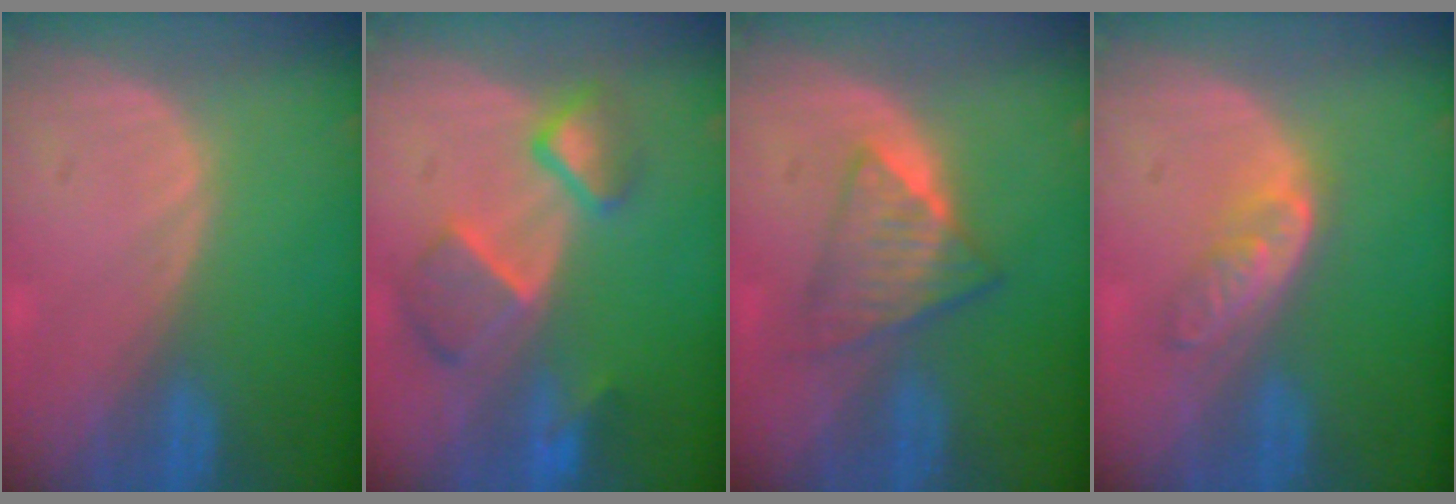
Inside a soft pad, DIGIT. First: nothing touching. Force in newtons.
{"total": 7.6, "press": 6.8, "slide": 3.5}
{"total": 5.9, "press": 5.4, "slide": 2.3}
{"total": 4.8, "press": 4.1, "slide": 2.5}